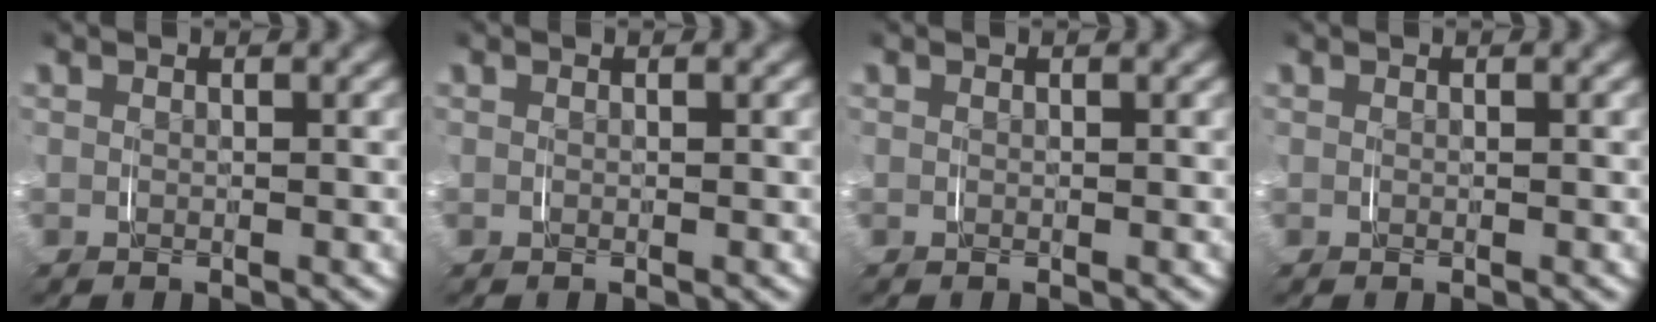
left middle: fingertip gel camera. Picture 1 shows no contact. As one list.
[{"total": 0.0}, {"total": 0.0}, {"total": 0.0}]